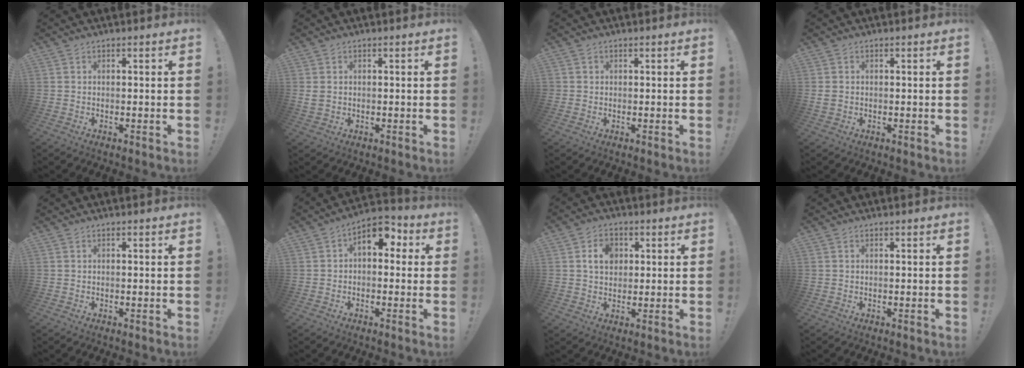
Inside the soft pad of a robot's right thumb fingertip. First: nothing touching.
{"total": 1.9, "force": [0.5, 1.5, 1.0], "torque": [-0.015, 0.003, 0.010]}
{"total": 1.0, "force": [0.3, 0.9, 0.1], "torque": [-0.005, 0.004, 0.006]}
{"total": 1.5, "force": [0.0, 1.3, 0.8], "torque": [-0.018, 0.006, 0.002]}
{"total": 0.0}
{"total": 7.6, "force": [2.7, 4.3, 5.6], "torque": [-0.083, -0.007, 0.052]}
{"total": 6.9, "force": [1.9, 5.2, 4.1], "torque": [-0.063, 0.006, 0.034]}
{"total": 0.0}